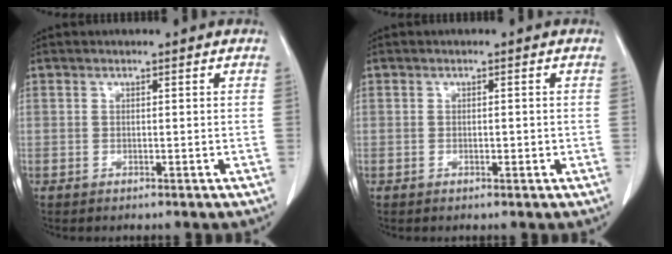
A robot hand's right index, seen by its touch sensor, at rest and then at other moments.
{"total": 0.7, "force": [-0.1, 0.4, 0.6], "torque": [-0.008, 0.001, 0.000]}